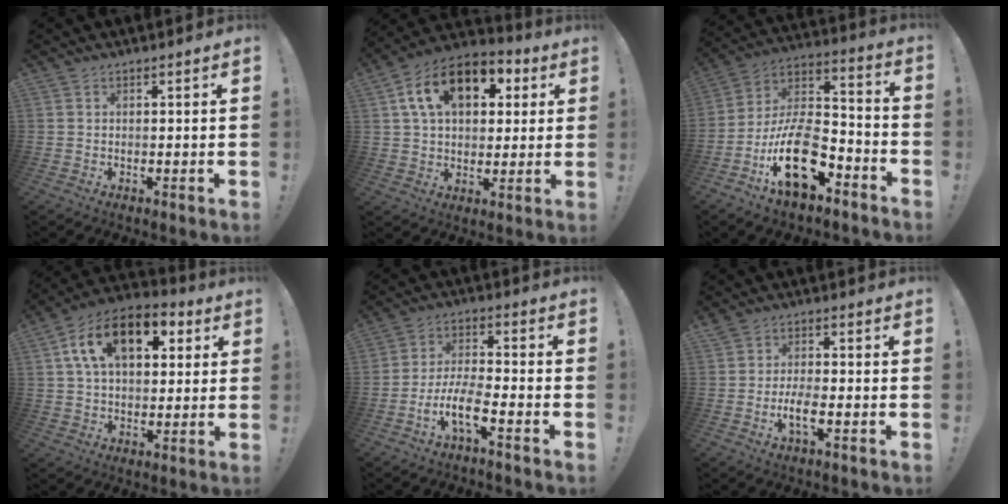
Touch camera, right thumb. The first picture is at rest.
{"total": 16.1, "force": [6.0, 10.6, 10.5], "torque": [-0.172, -0.006, 0.110]}
{"total": 20.6, "force": [-9.2, 10.4, 15.2], "torque": [-0.278, 0.050, -0.150]}
{"total": 16.6, "force": [6.2, 10.1, 11.6], "torque": [-0.196, -0.002, 0.110]}
{"total": 9.8, "force": [-5.2, 2.9, 7.8], "torque": [-0.151, 0.012, -0.095]}
{"total": 5.0, "force": [-1.6, 1.3, 4.5], "torque": [-0.094, -0.007, -0.031]}